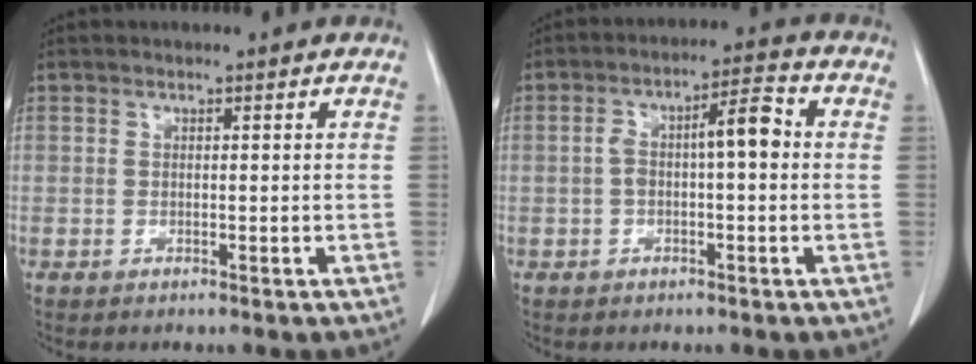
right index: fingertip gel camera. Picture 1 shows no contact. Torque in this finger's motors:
{"motor_torque": [0.35, 0.17, 0.19, 0.05]}